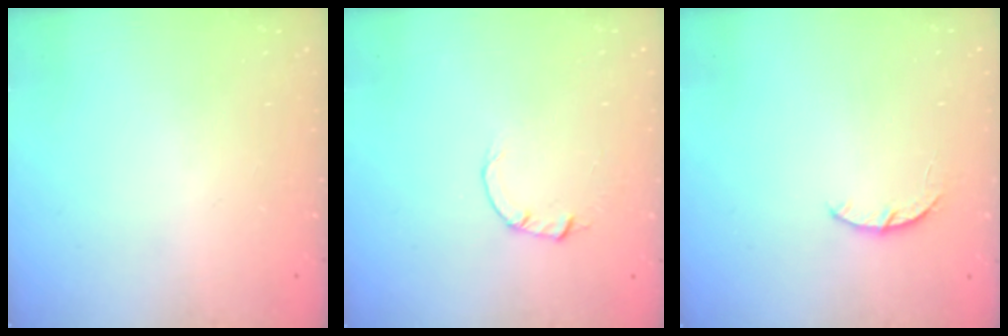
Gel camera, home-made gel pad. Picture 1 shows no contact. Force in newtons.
{"total": 2.0, "press": 2.0, "slide": 0.3}
{"total": 2.9, "press": 2.8, "slide": 0.5}